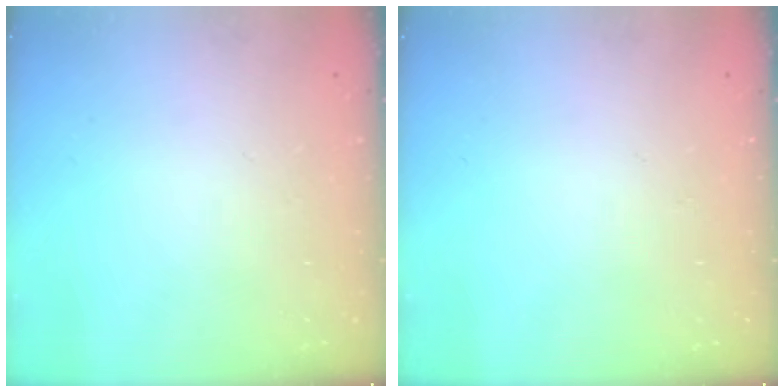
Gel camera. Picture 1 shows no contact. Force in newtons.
{"total": 0.0}